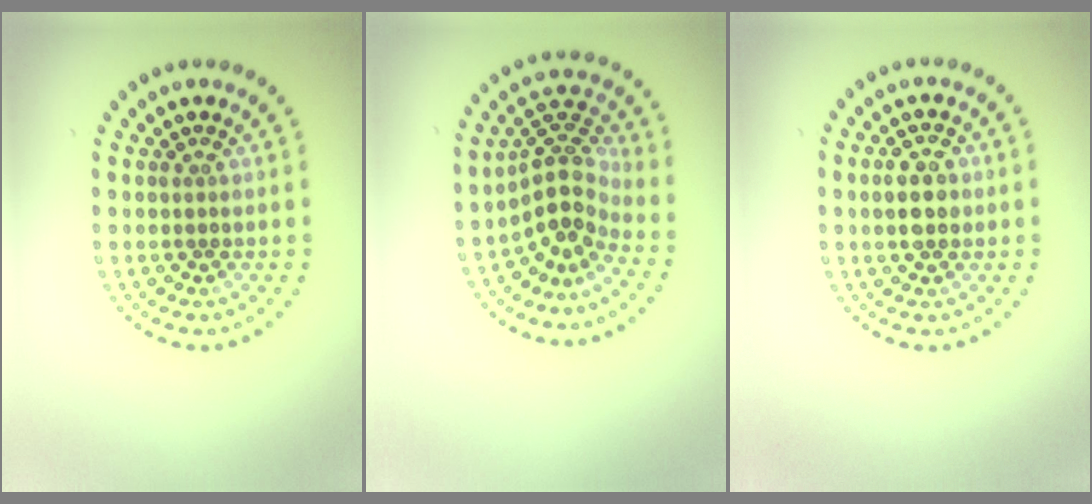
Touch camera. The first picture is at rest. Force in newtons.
{"total": 3.8, "press": 2.7, "slide": 2.7}
{"total": 2.6, "press": 2.6, "slide": 0.1}